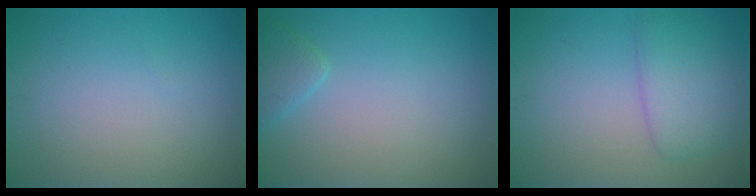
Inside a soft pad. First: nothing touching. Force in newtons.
{"total": 1.5, "press": 1.5, "slide": 0.1}
{"total": 3.8, "press": 3.8, "slide": 0.2}